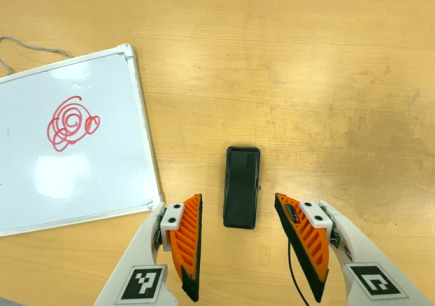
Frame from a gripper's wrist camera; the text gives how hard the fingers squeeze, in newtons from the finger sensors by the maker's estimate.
{"total": 0.0}